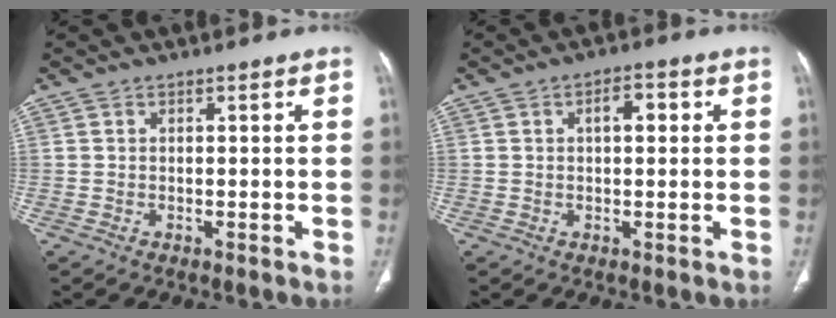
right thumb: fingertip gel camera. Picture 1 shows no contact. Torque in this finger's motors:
{"motor_torque": [-0.25, 0.49, 0.46, -0.51, 0.18]}